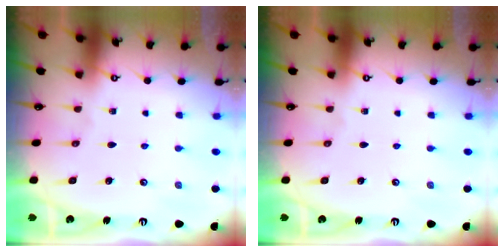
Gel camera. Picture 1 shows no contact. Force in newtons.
{"total": 0.0}